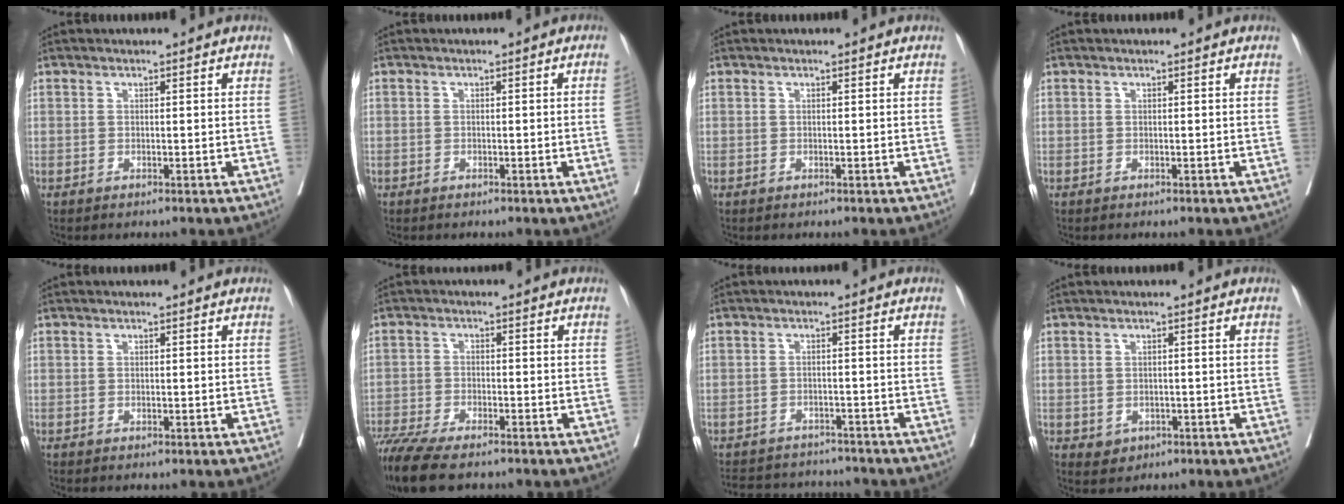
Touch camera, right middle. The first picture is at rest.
{"total": 1.2, "force": [-0.2, -0.1, 1.2], "torque": [-0.020, 0.000, -0.002]}
{"total": 0.0}
{"total": 0.0}
{"total": 0.0}
{"total": 9.9, "force": [-8.0, 1.8, 5.5], "torque": [-0.098, -0.021, -0.135]}
{"total": 10.2, "force": [-9.6, 2.9, 1.8], "torque": [-0.035, 0.011, -0.128]}
{"total": 2.0, "force": [-0.7, 1.7, 0.8], "torque": [-0.012, 0.000, 0.002]}